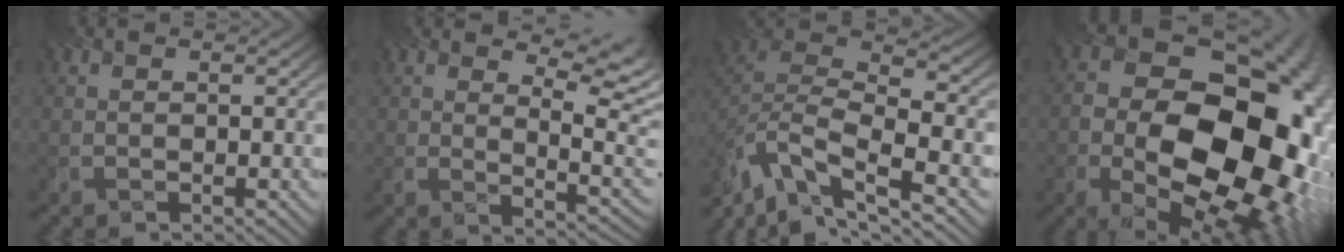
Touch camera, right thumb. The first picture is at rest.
{"total": 9.7, "force": [5.8, 3.4, 6.9], "torque": [-0.116, 0.002, 0.072]}
{"total": 11.9, "force": [-9.5, 3.3, 6.5], "torque": [-0.139, -0.011, -0.186]}
{"total": 21.2, "force": [-2.1, 14.4, 15.4], "torque": [-0.200, -0.041, -0.009]}